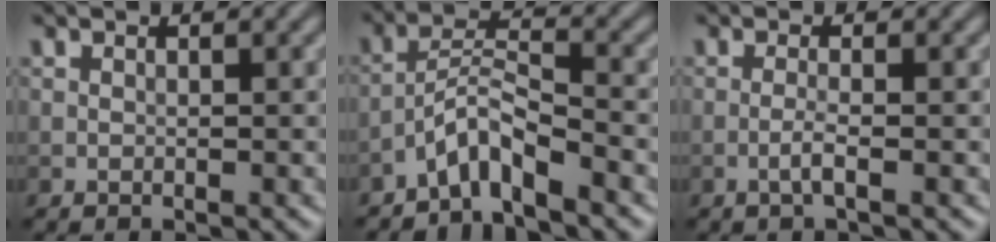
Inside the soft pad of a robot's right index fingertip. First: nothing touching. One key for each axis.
{"total": 3.8, "fx": -3.0, "fy": 0.5, "fz": 2.3, "tx": -0.044, "ty": 0.013, "tz": -0.065}
{"total": 1.5, "fx": -0.6, "fy": 0.1, "fz": 1.3, "tx": -0.026, "ty": 0.004, "tz": -0.016}